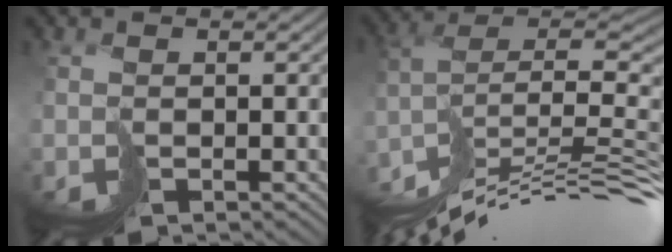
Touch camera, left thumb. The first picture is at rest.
{"total": 13.5, "force": [-7.3, 4.1, 10.6], "torque": [-0.197, 0.009, -0.122]}